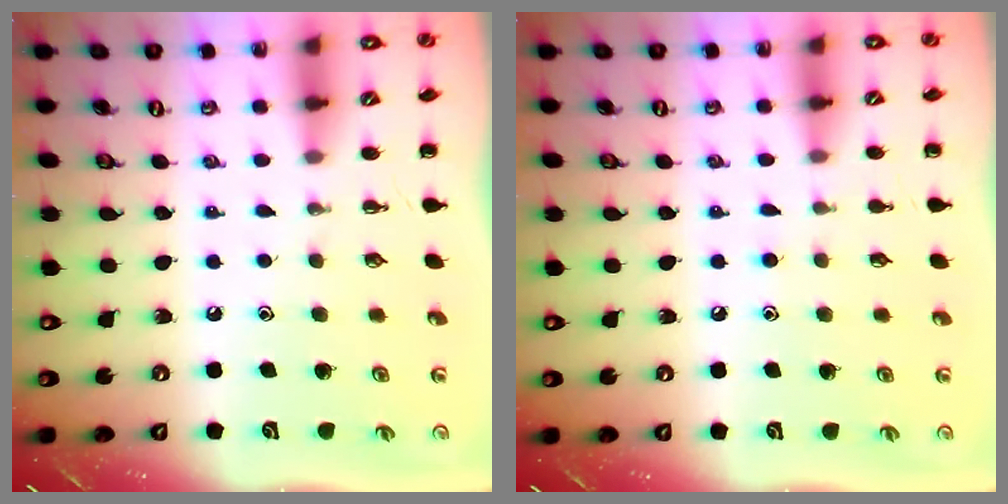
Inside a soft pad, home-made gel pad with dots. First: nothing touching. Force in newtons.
{"total": 4.6, "press": 4.2, "slide": 1.8}